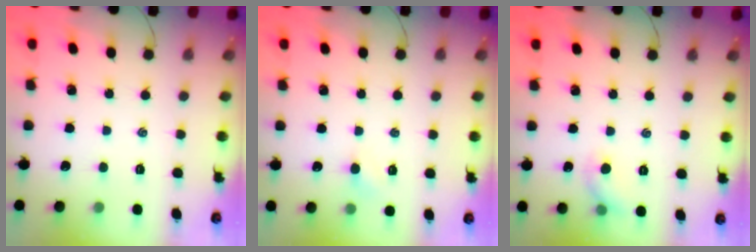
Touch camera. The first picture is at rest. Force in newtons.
{"total": 2.7, "press": 2.6, "slide": 0.9}
{"total": 5.2, "press": 5.1, "slide": 1.0}